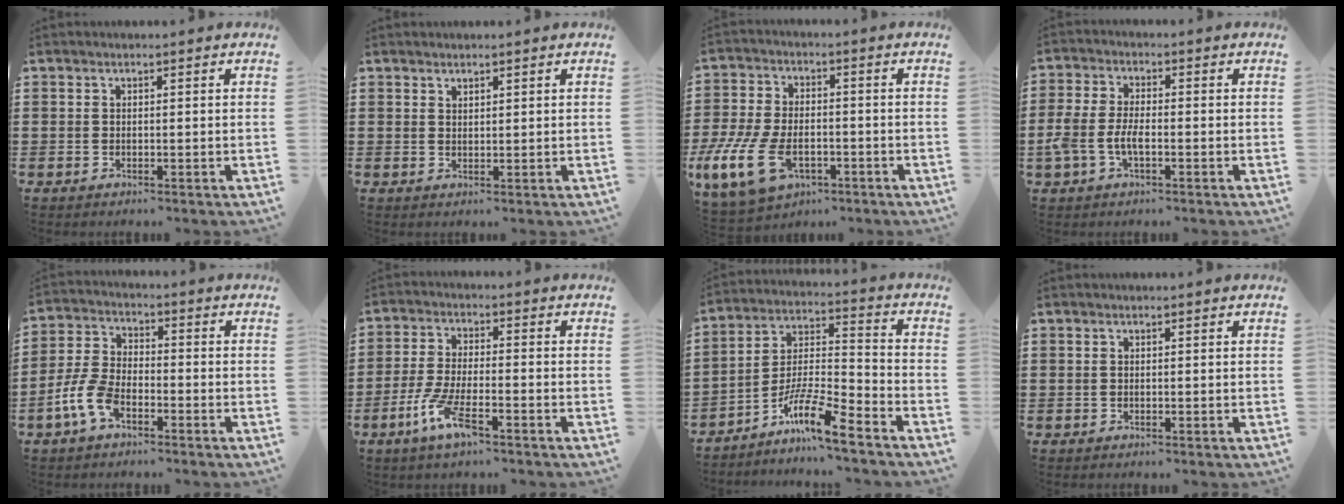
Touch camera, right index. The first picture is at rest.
{"total": 1.2, "force": [1.1, 0.3, 0.0], "torque": [0.000, 0.001, 0.022]}
{"total": 9.2, "force": [-3.3, 4.9, 7.1], "torque": [-0.180, -0.010, -0.062]}
{"total": 5.1, "force": [-1.7, 2.5, 4.1], "torque": [-0.106, -0.004, -0.039]}
{"total": 6.6, "force": [-3.7, 3.1, 4.4], "torque": [-0.123, -0.004, -0.077]}
{"total": 7.2, "force": [-3.9, 1.7, 5.8], "torque": [-0.132, -0.013, -0.074]}
{"total": 9.8, "force": [-7.6, 0.8, 6.2], "torque": [-0.123, 0.000, -0.148]}
{"total": 0.0}